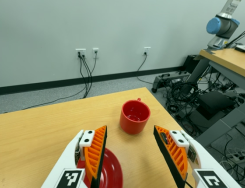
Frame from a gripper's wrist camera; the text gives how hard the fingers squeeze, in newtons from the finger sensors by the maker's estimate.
{"total": 1.7, "left": 0.3, "right": 3.1}